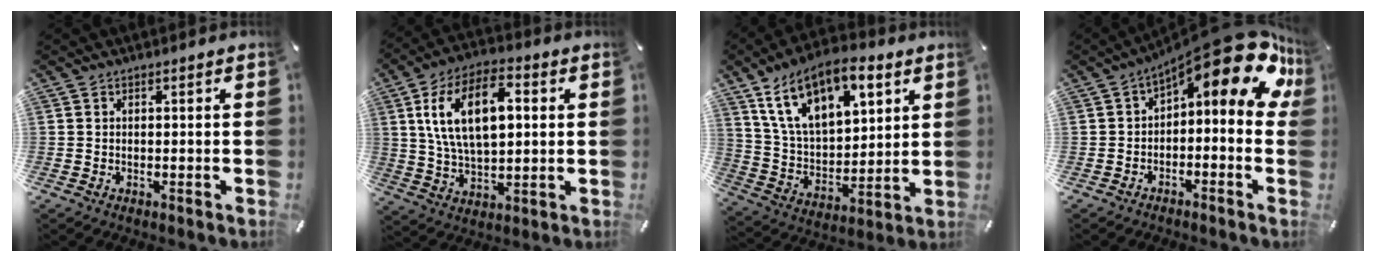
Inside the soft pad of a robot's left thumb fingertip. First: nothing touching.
{"total": 15.9, "force": [4.3, 8.9, 12.5], "torque": [-0.250, 0.006, 0.068]}
{"total": 17.2, "force": [10.1, 9.8, 9.8], "torque": [-0.203, -0.040, 0.181]}
{"total": 15.9, "force": [6.9, 6.2, 12.8], "torque": [-0.170, -0.055, 0.112]}